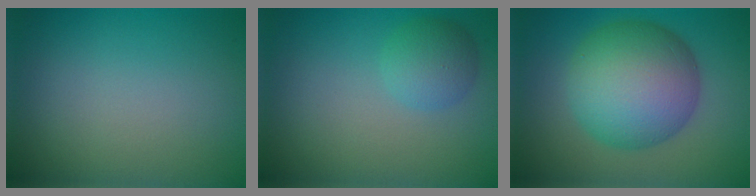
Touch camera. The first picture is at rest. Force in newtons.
{"total": 2.8, "press": 2.8, "slide": 0.1}
{"total": 10.2, "press": 10.2, "slide": 0.1}